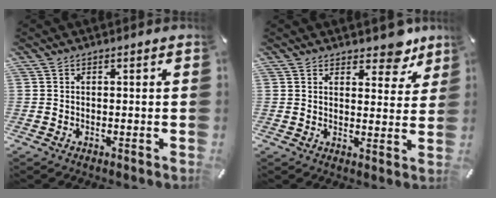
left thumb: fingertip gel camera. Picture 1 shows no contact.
{"total": 7.9, "force": [6.4, 3.9, 2.6], "torque": [-0.008, -0.051, 0.109]}